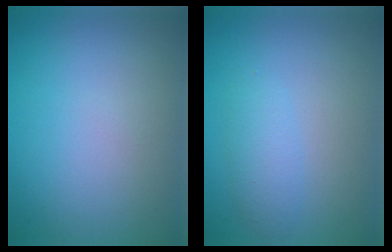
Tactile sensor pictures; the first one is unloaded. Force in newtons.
{"total": 1.8, "press": 1.8, "slide": 0.0}